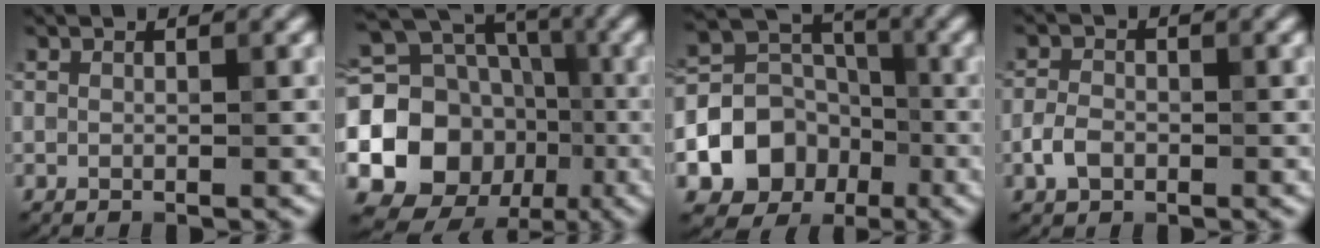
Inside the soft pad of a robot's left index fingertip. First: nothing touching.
{"total": 14.3, "force": [-2.1, 12.3, 6.9], "torque": [-0.142, -0.015, -0.056]}
{"total": 7.7, "force": [-2.9, 6.4, 3.2], "torque": [-0.044, -0.002, -0.059]}
{"total": 2.2, "force": [-0.9, 1.5, 1.2], "torque": [-0.023, 0.002, -0.024]}